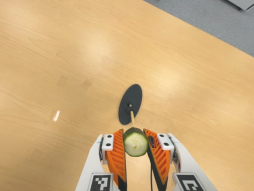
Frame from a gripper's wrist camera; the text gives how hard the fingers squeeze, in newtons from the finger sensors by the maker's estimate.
{"total": 9.1, "left": 8.7, "right": 9.5}